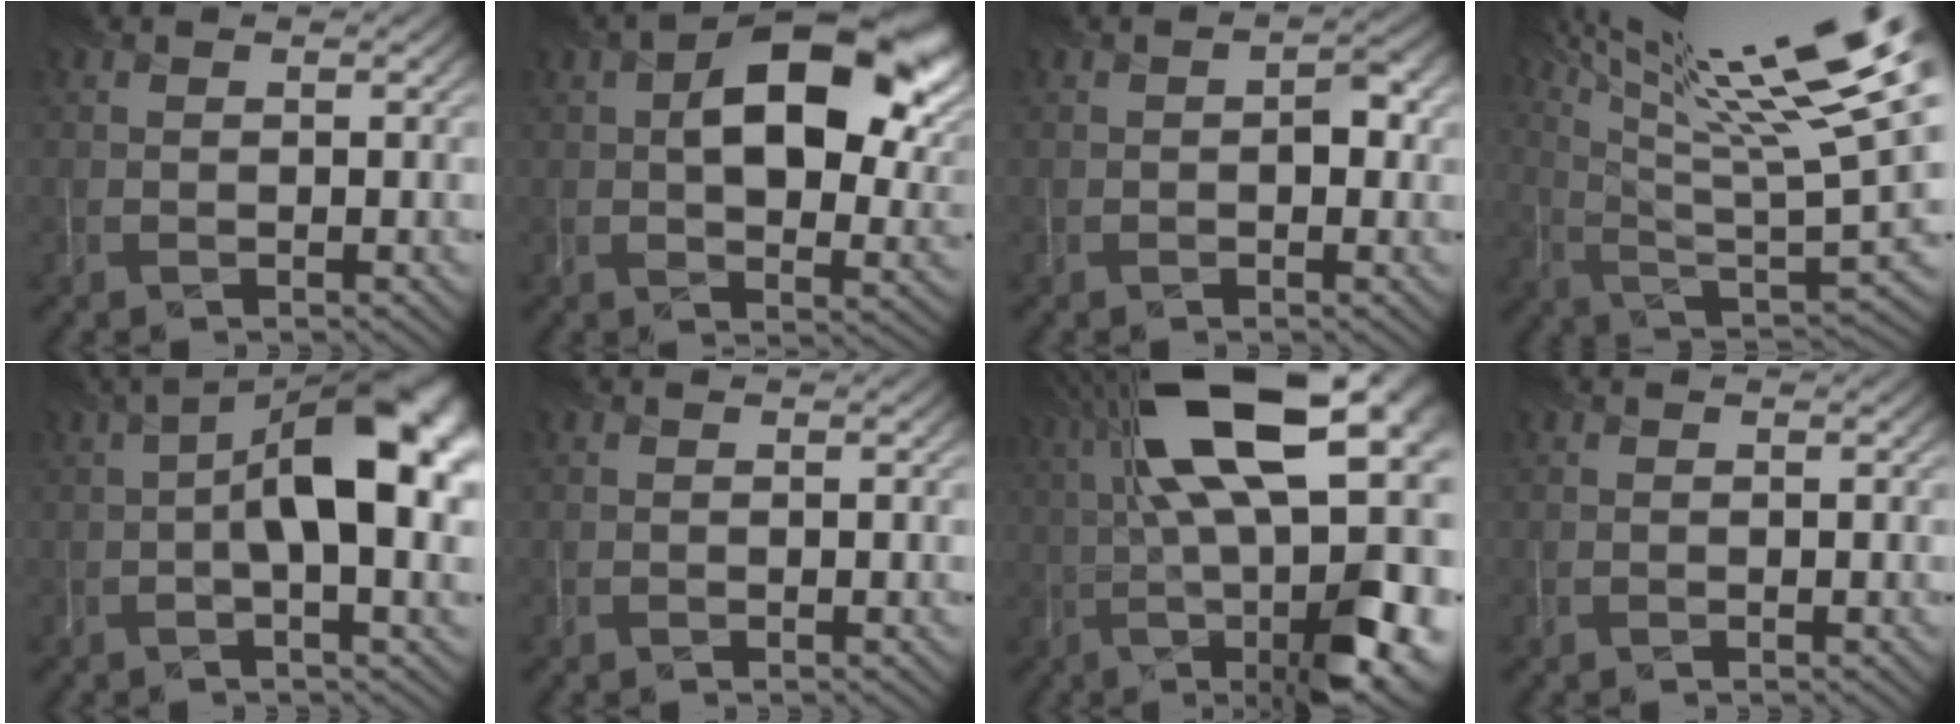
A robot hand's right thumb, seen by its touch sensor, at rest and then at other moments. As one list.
[{"total": 13.8, "force": [2.8, 7.3, 11.4], "torque": [-0.161, -0.001, 0.044]}, {"total": 1.8, "force": [-0.4, 0.9, 1.5], "torque": [-0.021, -0.002, -0.005]}, {"total": 20.7, "force": [11.8, 5.1, 16.3], "torque": [-0.253, 0.017, 0.189]}, {"total": 11.7, "force": [0.2, 4.1, 10.9], "torque": [-0.163, 0.008, 0.004]}, {"total": 0.0}, {"total": 22.0, "force": [2.0, 8.2, 20.3], "torque": [-0.313, 0.014, 0.044]}, {"total": 0.0}]